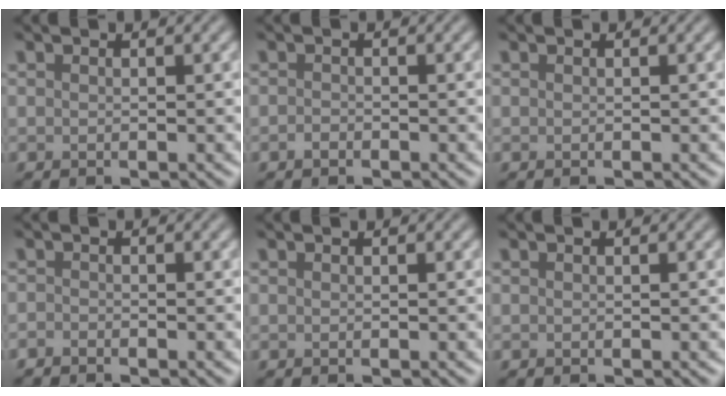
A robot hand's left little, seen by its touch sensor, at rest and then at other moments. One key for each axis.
{"total": 0.6, "fx": -0.4, "fy": 0.4, "fz": 0.3, "tx": -0.006, "ty": -0.001, "tz": -0.009}
{"total": 0.0}
{"total": 0.7, "fx": -0.7, "fy": 0.2, "fz": 0.1, "tx": -0.001, "ty": -0.003, "tz": -0.016}
{"total": 0.0}
{"total": 0.0}